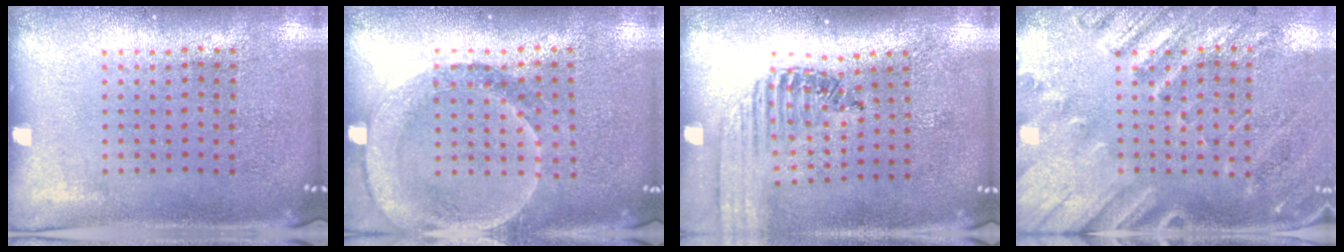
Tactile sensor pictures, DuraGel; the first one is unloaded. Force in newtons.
{"total": 1.6, "press": 1.5, "slide": 0.6}
{"total": 1.4, "press": 1.4, "slide": 0.2}
{"total": 2.5, "press": 2.0, "slide": 1.6}